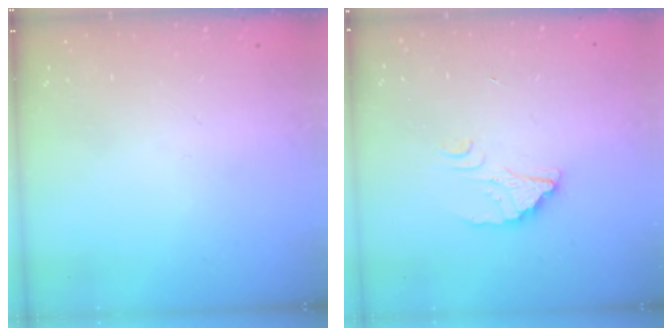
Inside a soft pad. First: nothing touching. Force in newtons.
{"total": 2.1, "press": 2.1, "slide": 0.2}